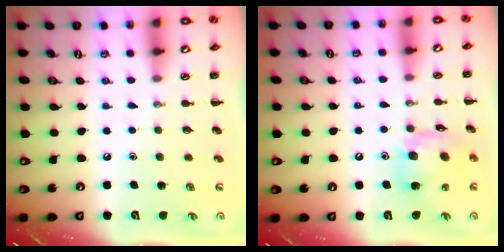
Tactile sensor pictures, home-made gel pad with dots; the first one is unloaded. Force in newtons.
{"total": 13.5, "press": 13.4, "slide": 1.6}